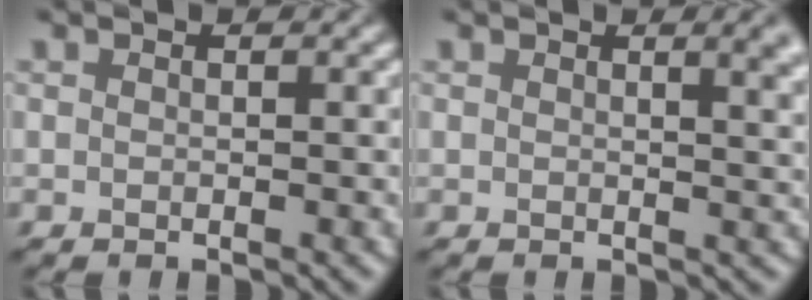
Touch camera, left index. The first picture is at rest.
{"total": 3.7, "force": [1.7, 1.6, 2.9], "torque": [-0.013, 0.009, 0.017]}